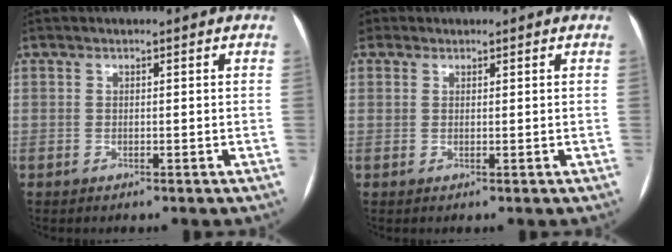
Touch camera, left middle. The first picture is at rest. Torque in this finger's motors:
{"motor_torque": [1.63, -0.50, 1.05, 0.21]}